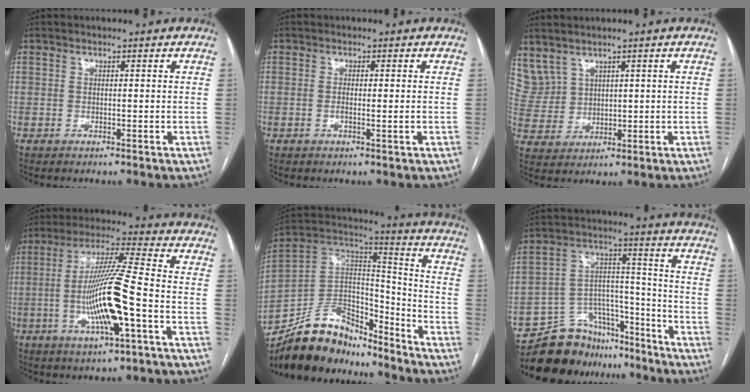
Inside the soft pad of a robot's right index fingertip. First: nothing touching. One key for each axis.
{"total": 2.1, "fx": -0.1, "fy": 0.4, "fz": 2.0, "tx": -0.036, "ty": 0.001, "tz": 0.002}
{"total": 8.1, "fx": 5.2, "fy": 5.9, "fz": 2.0, "tx": -0.070, "ty": 0.028, "tz": 0.133}
{"total": 14.4, "fx": -3.4, "fy": 0.7, "fz": 14.0, "tx": -0.269, "ty": -0.001, "tz": -0.062}
{"total": 17.7, "fx": -15.0, "fy": 7.6, "fz": 5.6, "tx": -0.098, "ty": 0.059, "tz": -0.260}
{"total": 13.7, "fx": -12.1, "fy": 6.3, "fz": 1.8, "tx": -0.019, "ty": 0.065, "tz": -0.200}